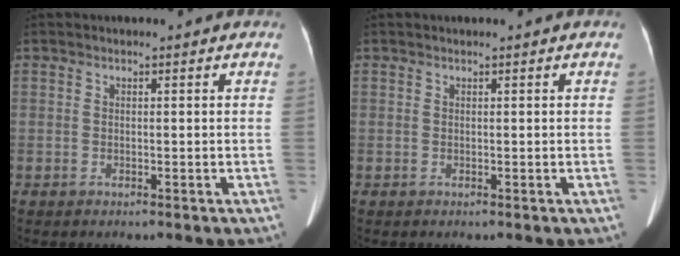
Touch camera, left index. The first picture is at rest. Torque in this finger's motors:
{"motor_torque": [-0.25, -0.21, 0.00, 0.02]}